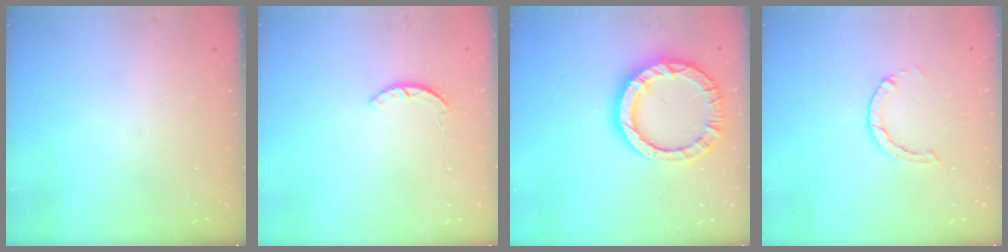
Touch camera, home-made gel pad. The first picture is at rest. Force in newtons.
{"total": 1.9, "press": 1.9, "slide": 0.3}
{"total": 13.7, "press": 13.6, "slide": 1.4}
{"total": 1.3, "press": 1.3, "slide": 0.3}